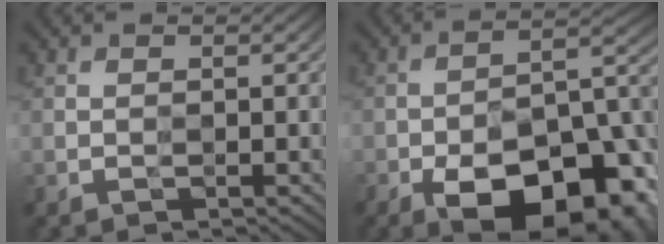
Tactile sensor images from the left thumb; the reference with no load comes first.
{"total": 17.5, "force": [-10.6, 7.8, 11.5], "torque": [-0.155, -0.011, -0.171]}